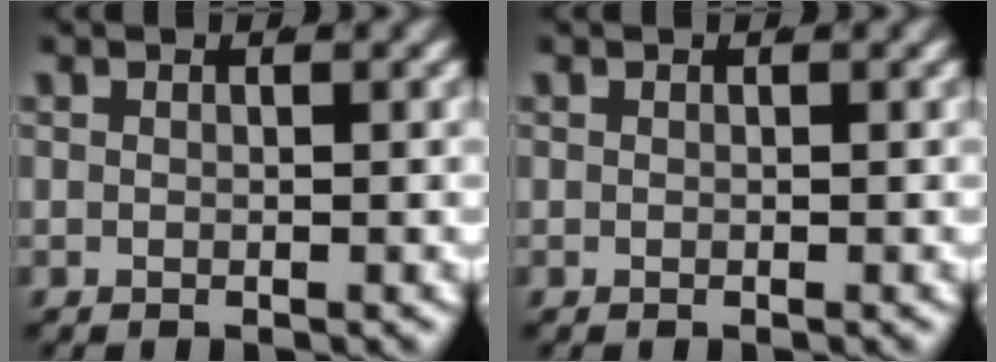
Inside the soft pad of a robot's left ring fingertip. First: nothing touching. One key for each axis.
{"total": 0.0}